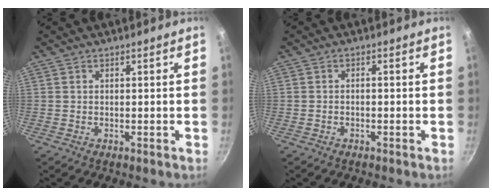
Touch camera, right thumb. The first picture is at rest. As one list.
[{"total": 0.9, "force": [-0.6, 0.4, 0.6], "torque": [-0.015, 0.010, -0.011]}]